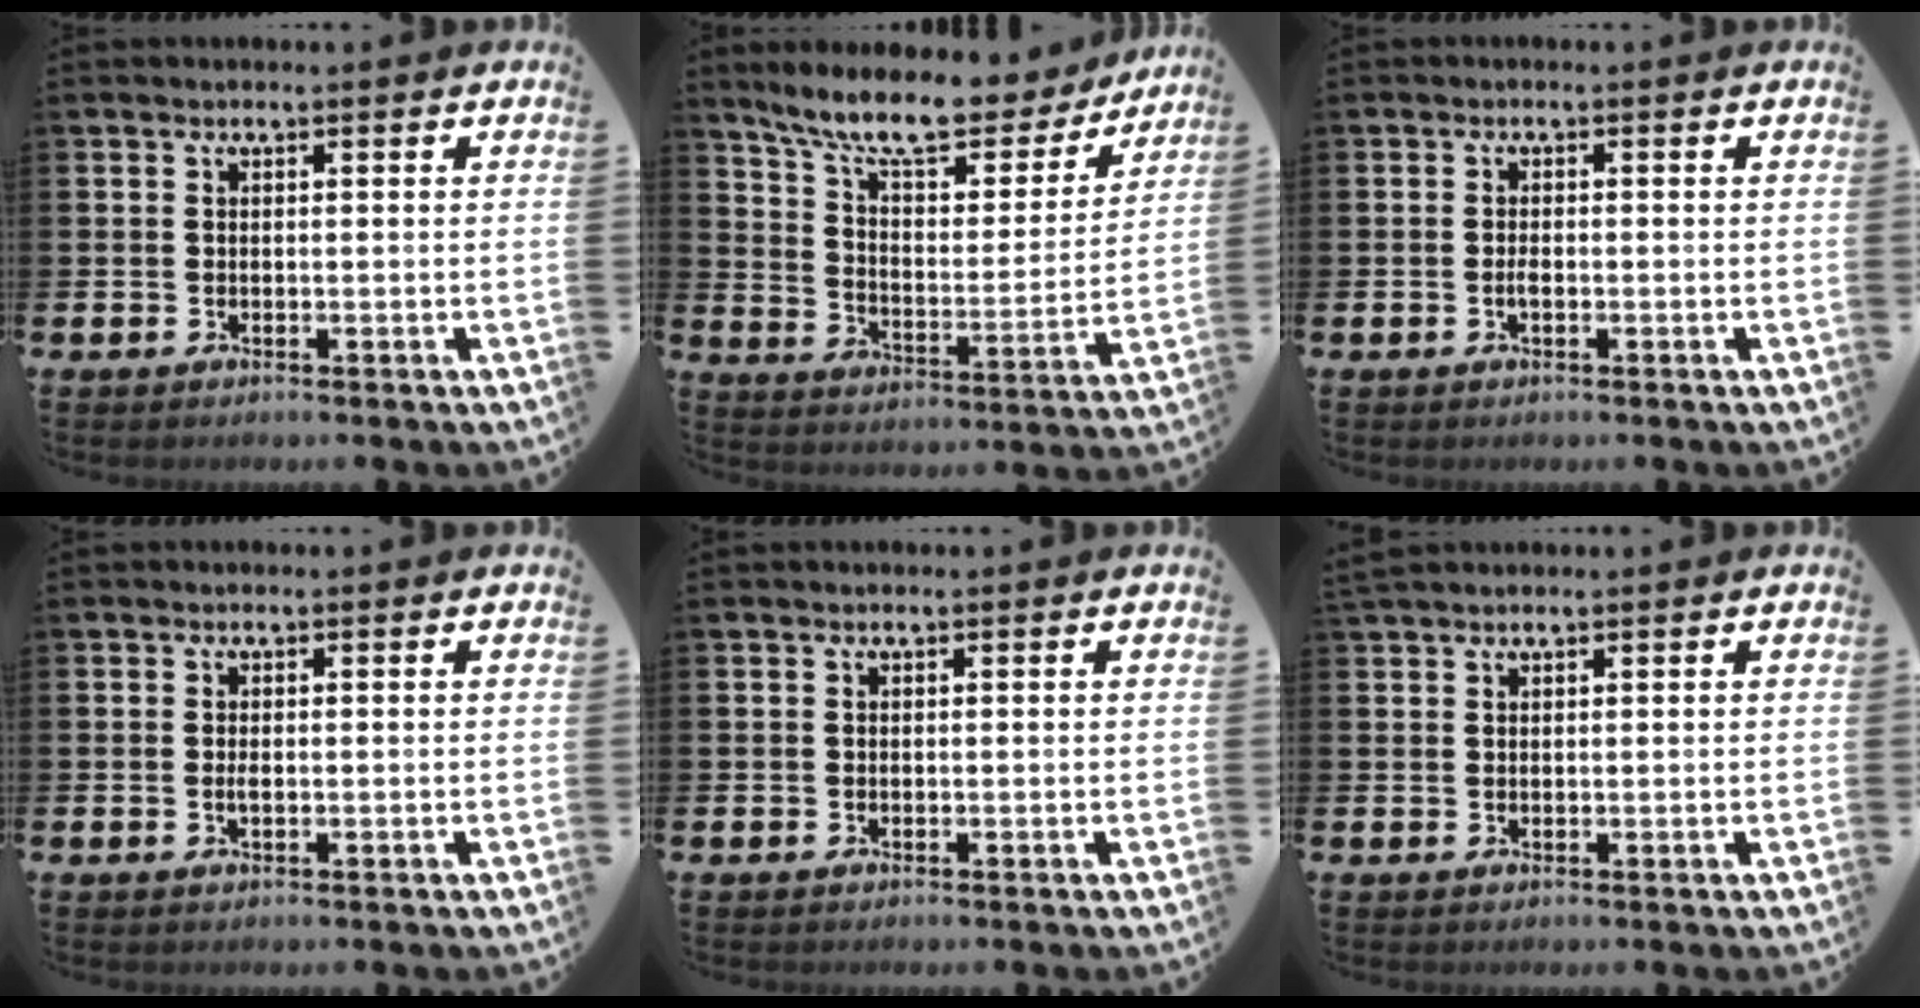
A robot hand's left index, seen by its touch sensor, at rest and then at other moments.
{"total": 9.8, "force": [8.7, 2.4, 3.8], "torque": [-0.094, -0.062, 0.149]}
{"total": 1.1, "force": [-0.3, 0.4, 1.0], "torque": [-0.013, -0.005, -0.008]}
{"total": 0.9, "force": [-0.1, 0.2, 0.9], "torque": [-0.011, -0.002, -0.004]}
{"total": 0.0}
{"total": 1.1, "force": [1.0, 0.2, 0.4], "torque": [-0.002, 0.000, 0.018]}